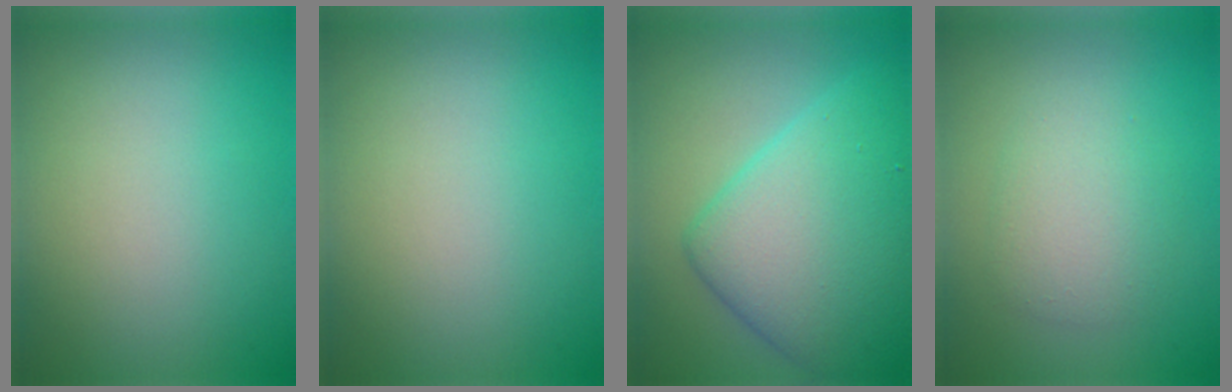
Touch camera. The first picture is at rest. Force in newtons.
{"total": 0.0}
{"total": 9.5, "press": 9.5, "slide": 0.2}
{"total": 2.9, "press": 2.9, "slide": 0.1}